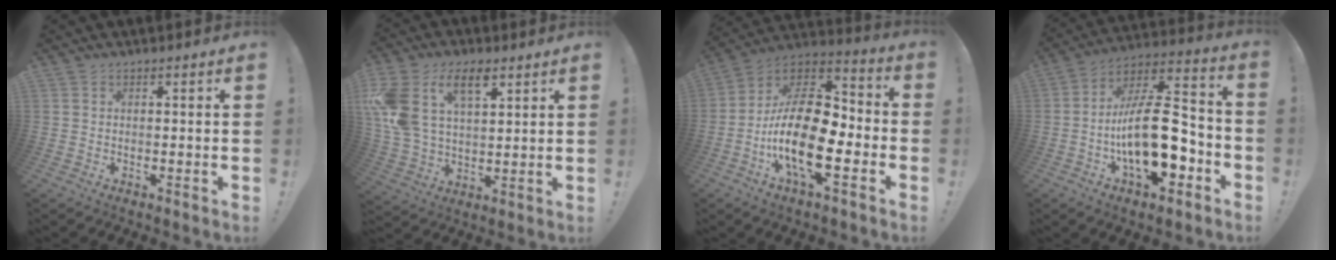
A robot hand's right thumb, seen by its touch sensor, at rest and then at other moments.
{"total": 15.0, "force": [7.4, 8.9, 9.5], "torque": [-0.198, -0.024, 0.136]}
{"total": 22.2, "force": [-5.5, 10.6, 18.7], "torque": [-0.361, 0.021, -0.086]}
{"total": 21.6, "force": [-5.3, 9.6, 18.6], "torque": [-0.322, 0.031, -0.084]}